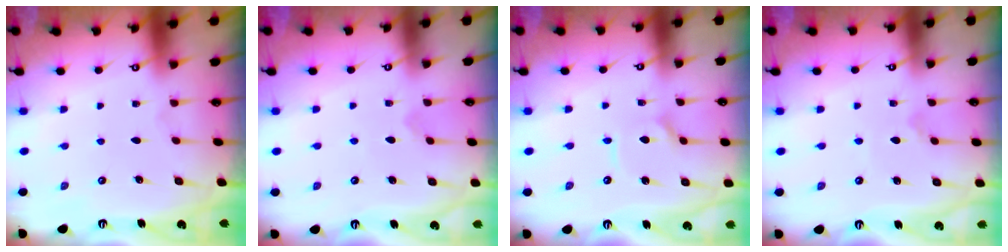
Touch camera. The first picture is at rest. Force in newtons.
{"total": 2.7, "press": 2.6, "slide": 0.7}
{"total": 3.0, "press": 3.0, "slide": 0.4}
{"total": 2.3, "press": 2.3, "slide": 0.2}